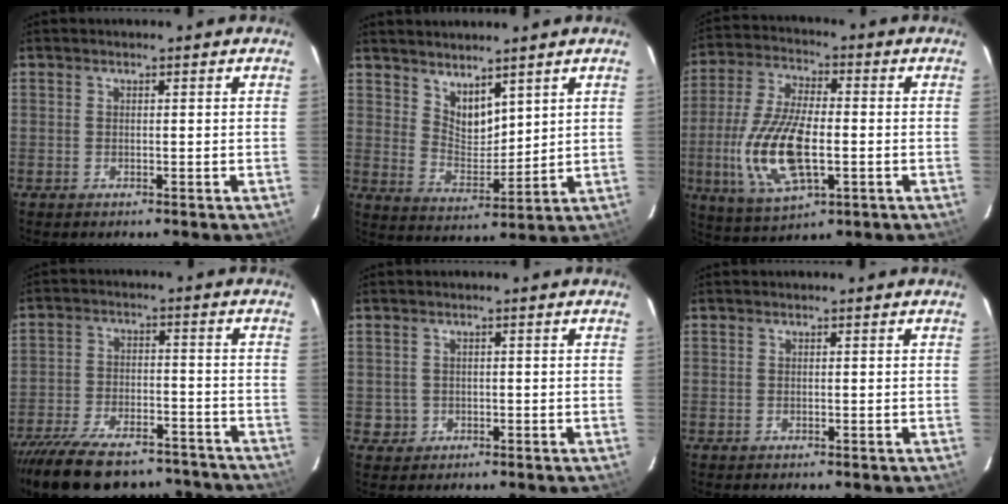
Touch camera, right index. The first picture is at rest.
{"total": 6.8, "force": [5.2, 3.1, 3.2], "torque": [-0.047, -0.005, 0.102]}
{"total": 16.1, "force": [-3.4, 6.5, 14.4], "torque": [-0.306, -0.009, -0.061]}
{"total": 22.8, "force": [-18.9, 8.8, 9.3], "torque": [-0.200, 0.005, -0.269]}
{"total": 2.3, "force": [-0.2, 2.3, 0.1], "torque": [0.003, 0.010, 0.004]}
{"total": 0.0}